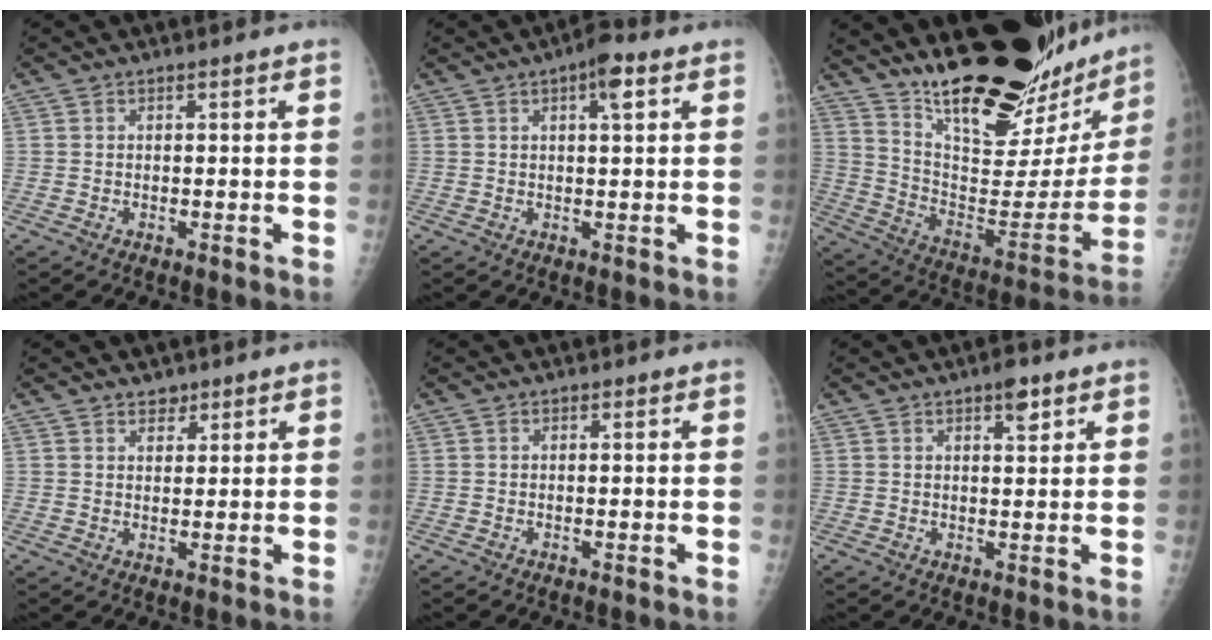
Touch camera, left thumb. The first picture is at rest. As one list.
[{"total": 4.7, "force": [2.1, 1.2, 4.0], "torque": [-0.056, 0.001, 0.027]}, {"total": 29.8, "force": [23.7, 8.7, 15.8], "torque": [-0.213, -0.132, 0.353]}, {"total": 2.4, "force": [1.8, 1.5, 0.6], "torque": [0.007, -0.011, 0.026]}, {"total": 0.0}, {"total": 3.3, "force": [2.0, 1.1, 2.3], "torque": [-0.023, -0.010, 0.028]}]